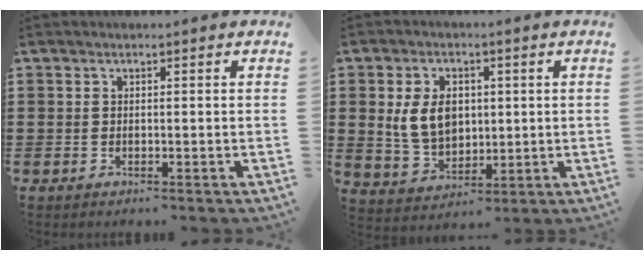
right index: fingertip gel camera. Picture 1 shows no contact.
{"total": 7.3, "force": [1.3, 5.2, 5.0], "torque": [-0.114, 0.009, 0.020]}